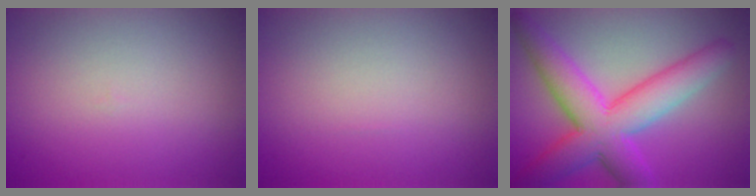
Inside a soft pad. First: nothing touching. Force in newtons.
{"total": 0.0}
{"total": 8.9, "press": 8.9, "slide": 0.1}